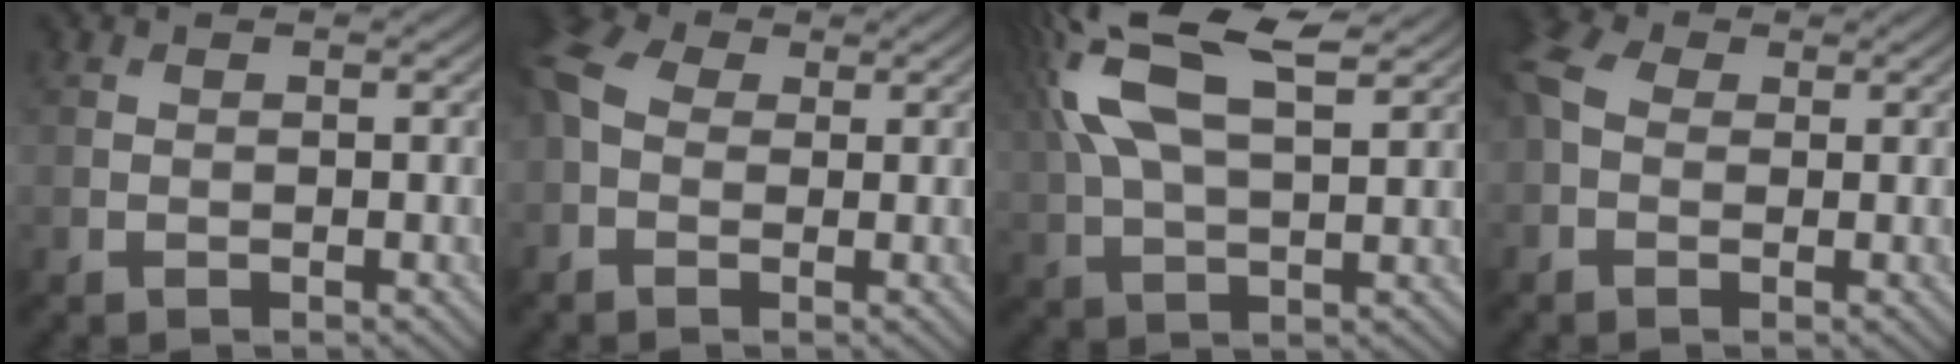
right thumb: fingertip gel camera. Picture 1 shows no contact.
{"total": 7.4, "force": [0.0, 5.3, 5.2], "torque": [-0.153, 0.012, -0.014]}
{"total": 14.2, "force": [5.7, 6.3, 11.3], "torque": [-0.257, 0.020, 0.096]}
{"total": 5.6, "force": [0.1, 4.1, 3.8], "torque": [-0.115, 0.009, -0.013]}